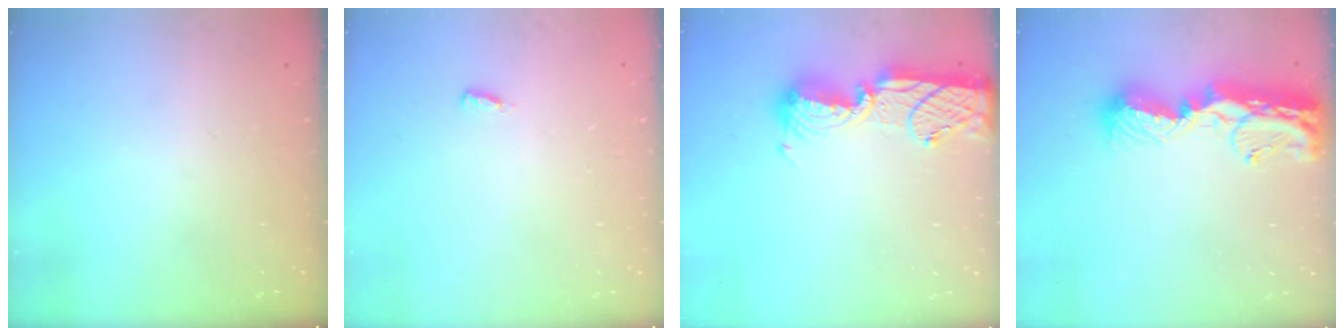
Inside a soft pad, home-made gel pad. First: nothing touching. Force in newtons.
{"total": 4.4, "press": 2.2, "slide": 3.9}
{"total": 15.3, "press": 14.8, "slide": 4.0}
{"total": 15.0, "press": 15.0, "slide": 1.2}